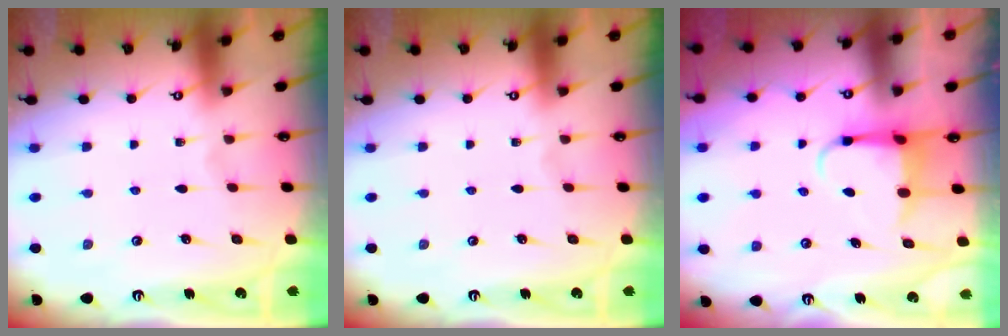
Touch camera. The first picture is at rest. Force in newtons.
{"total": 0.0}
{"total": 4.0, "press": 4.0, "slide": 0.5}